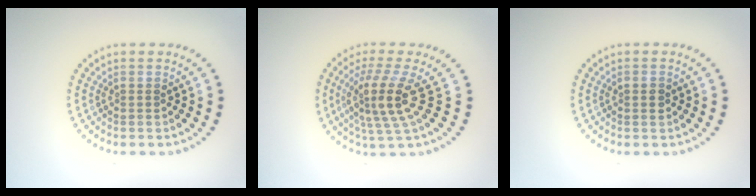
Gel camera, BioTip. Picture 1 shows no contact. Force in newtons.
{"total": 4.4, "press": 3.4, "slide": 2.9}
{"total": 1.2, "press": 1.2, "slide": 0.1}